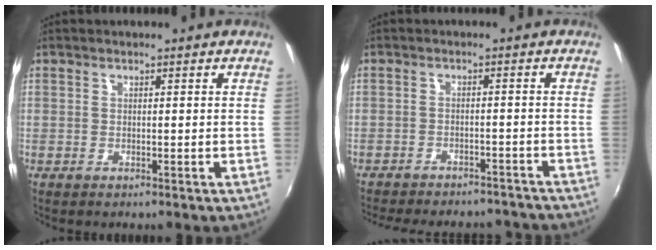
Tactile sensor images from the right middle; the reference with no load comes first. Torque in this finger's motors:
{"motor_torque": [0.96, -1.18, 0.37, 0.06]}